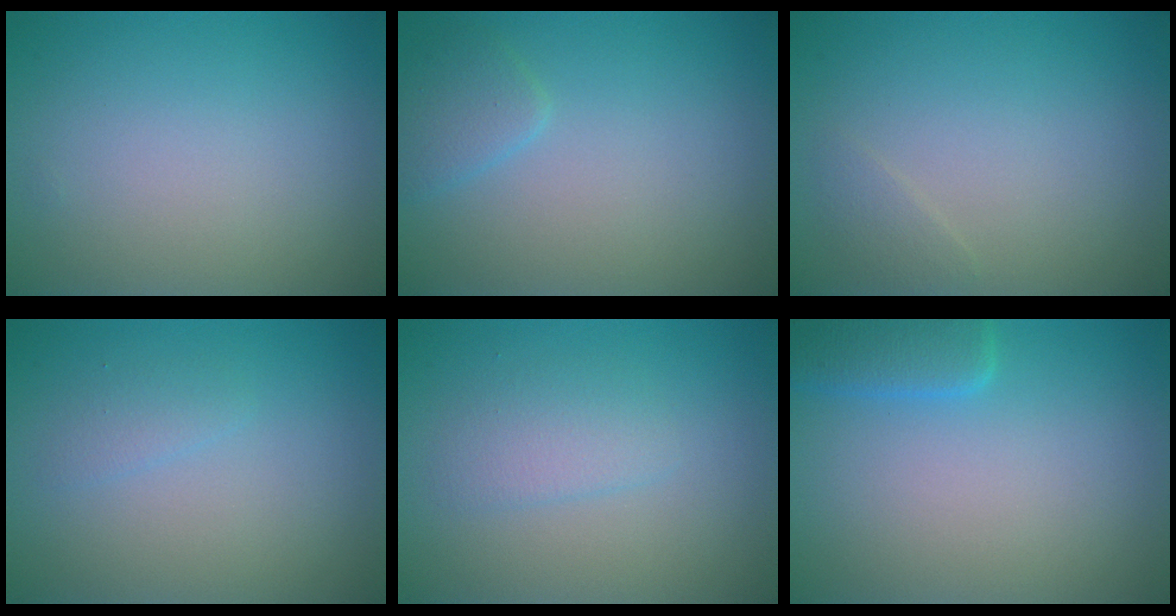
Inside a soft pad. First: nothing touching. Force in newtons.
{"total": 1.7, "press": 1.7, "slide": 0.1}
{"total": 0.9, "press": 0.9, "slide": 0.0}
{"total": 1.0, "press": 1.0, "slide": 0.0}
{"total": 2.0, "press": 2.0, "slide": 0.1}
{"total": 2.9, "press": 2.9, "slide": 0.2}